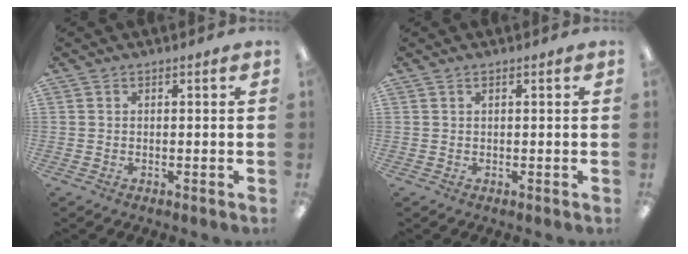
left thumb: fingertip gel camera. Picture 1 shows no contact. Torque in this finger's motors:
{"motor_torque": [-0.18, -0.10, -0.30, 0.05, 0.04]}